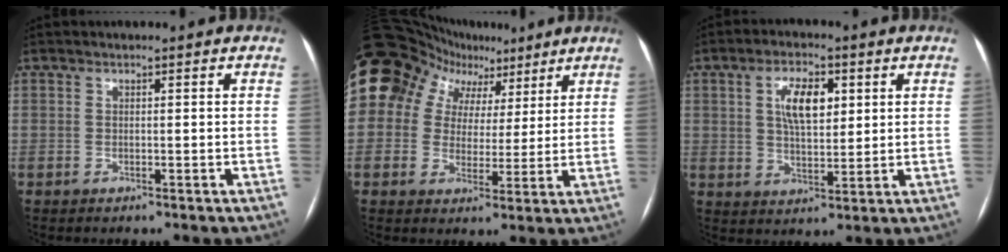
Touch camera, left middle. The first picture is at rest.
{"total": 17.8, "force": [9.8, 13.4, 6.3], "torque": [-0.140, 0.082, 0.162]}
{"total": 7.2, "force": [2.4, 3.1, 6.0], "torque": [-0.114, 0.010, 0.045]}